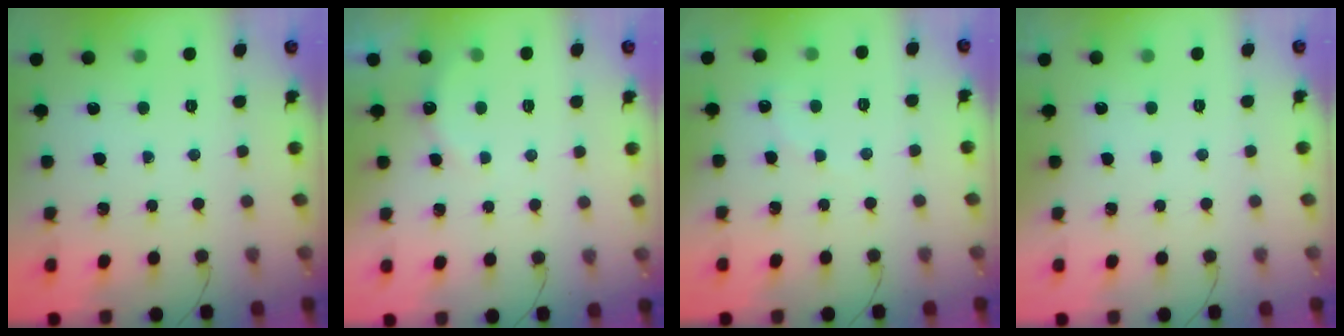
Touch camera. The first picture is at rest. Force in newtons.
{"total": 6.0, "press": 5.9, "slide": 1.1}
{"total": 4.2, "press": 4.1, "slide": 1.0}
{"total": 2.9, "press": 2.9, "slide": 0.1}